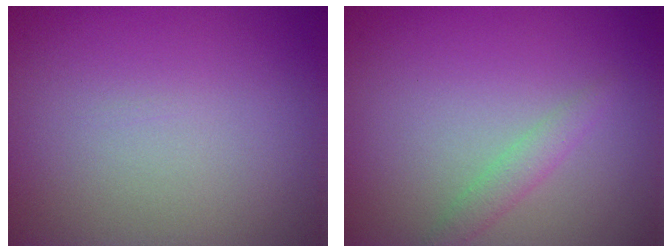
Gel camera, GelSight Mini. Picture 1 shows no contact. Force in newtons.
{"total": 1.4, "press": 1.4, "slide": 0.1}